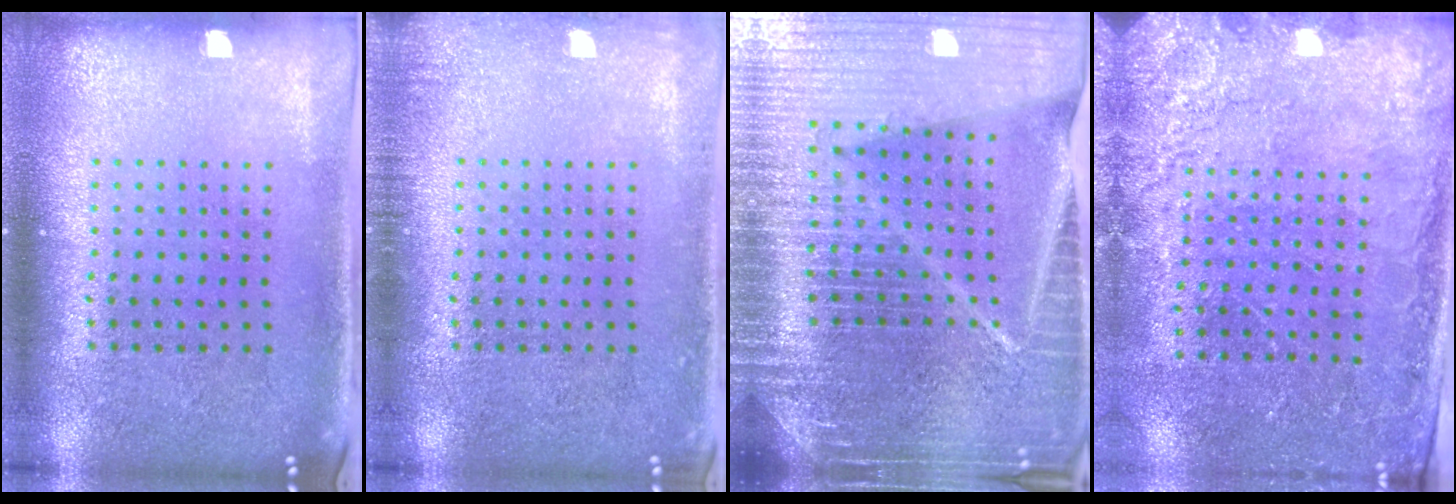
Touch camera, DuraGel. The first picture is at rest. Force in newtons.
{"total": 1.2, "press": 1.1, "slide": 0.2}
{"total": 7.3, "press": 6.2, "slide": 3.9}
{"total": 2.5, "press": 2.4, "slide": 0.7}